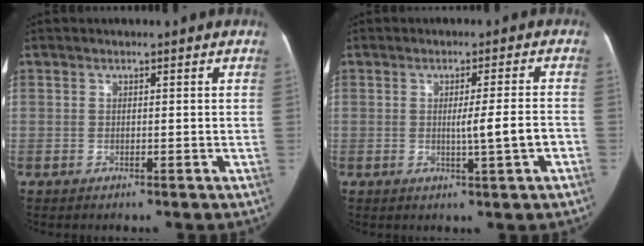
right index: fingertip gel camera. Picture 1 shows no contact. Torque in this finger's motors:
{"motor_torque": [0.10, 0.04, 0.05, 0.04]}